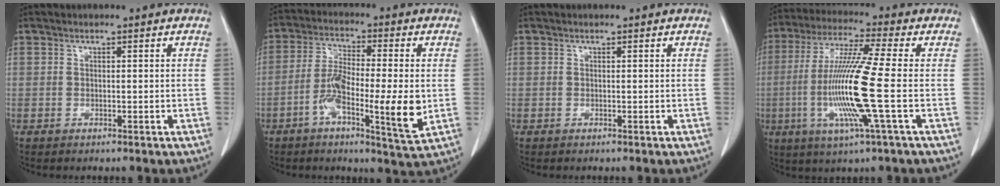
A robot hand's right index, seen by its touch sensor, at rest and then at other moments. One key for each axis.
{"total": 12.0, "fx": -2.6, "fy": 1.7, "fz": 11.6, "tx": -0.203, "ty": -0.008, "tz": -0.050}
{"total": 0.0}
{"total": 14.2, "fx": -2.5, "fy": -0.9, "fz": 14.0, "tx": -0.287, "ty": -0.015, "tz": -0.060}